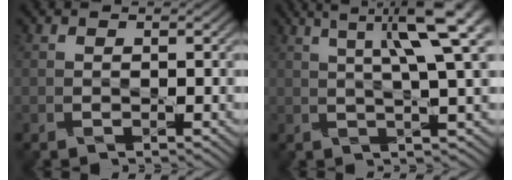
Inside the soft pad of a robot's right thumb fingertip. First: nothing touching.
{"total": 8.5, "force": [3.6, 1.0, 7.7], "torque": [-0.114, 0.022, 0.054]}